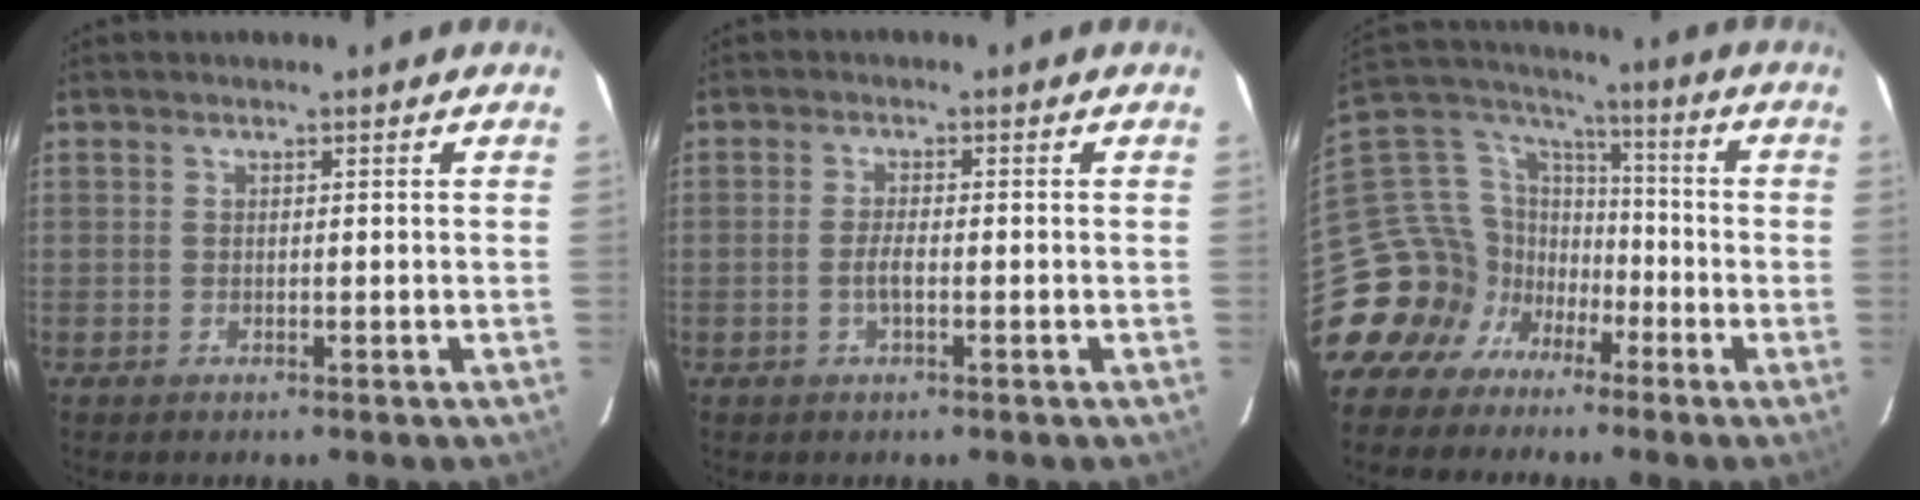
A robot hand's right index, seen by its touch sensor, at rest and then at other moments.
{"total": 2.3, "force": [-0.7, 0.6, 2.0], "torque": [-0.042, -0.002, -0.014]}
{"total": 17.1, "force": [-8.9, 13.3, 6.0], "torque": [-0.140, 0.042, -0.165]}